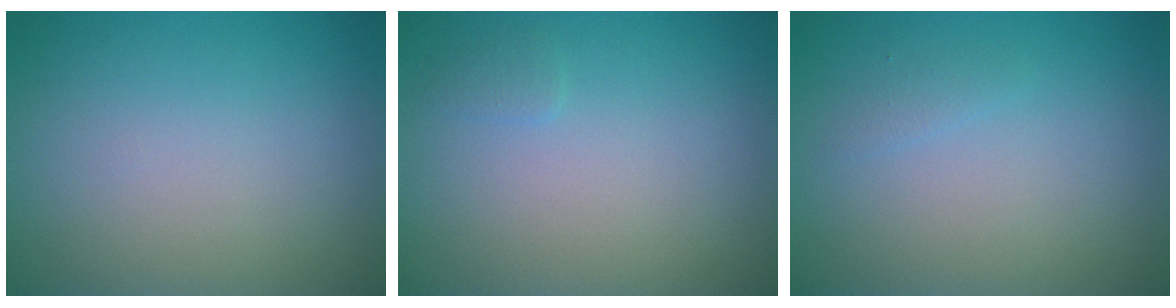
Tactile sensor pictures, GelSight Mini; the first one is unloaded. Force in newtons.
{"total": 0.6, "press": 0.6, "slide": 0.0}
{"total": 0.6, "press": 0.6, "slide": 0.0}